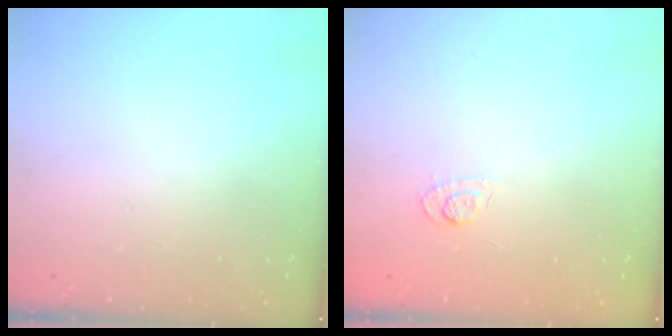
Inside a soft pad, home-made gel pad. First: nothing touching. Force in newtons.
{"total": 3.5, "press": 3.1, "slide": 1.6}